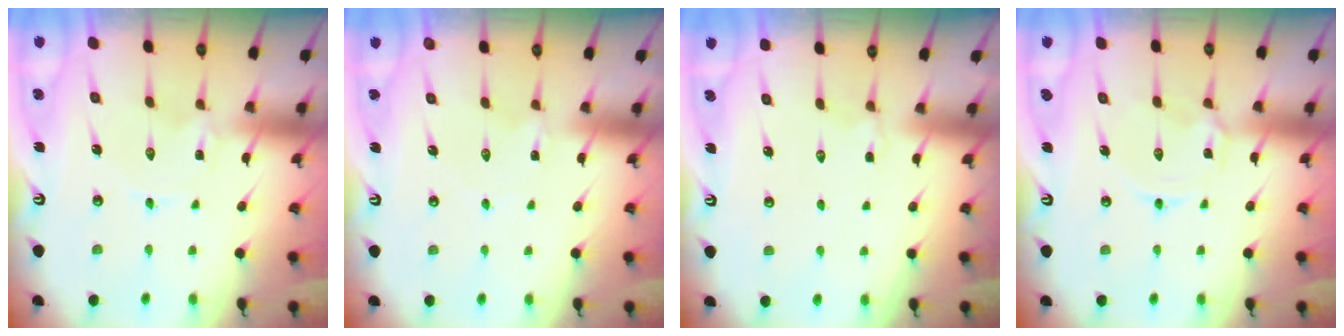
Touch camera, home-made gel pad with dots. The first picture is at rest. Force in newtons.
{"total": 1.0, "press": 1.0, "slide": 0.2}
{"total": 2.3, "press": 2.0, "slide": 1.2}
{"total": 2.5, "press": 2.4, "slide": 0.4}